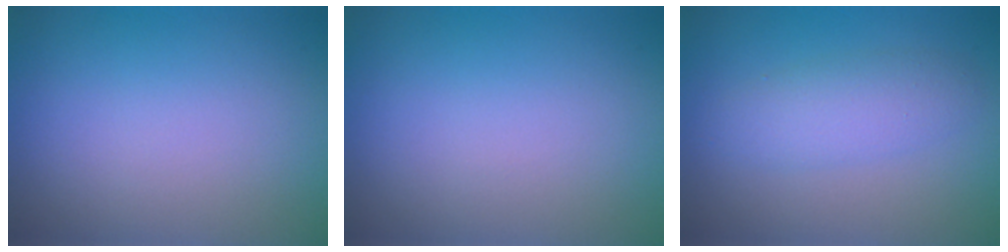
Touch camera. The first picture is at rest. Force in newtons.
{"total": 0.0}
{"total": 3.0, "press": 3.0, "slide": 0.2}